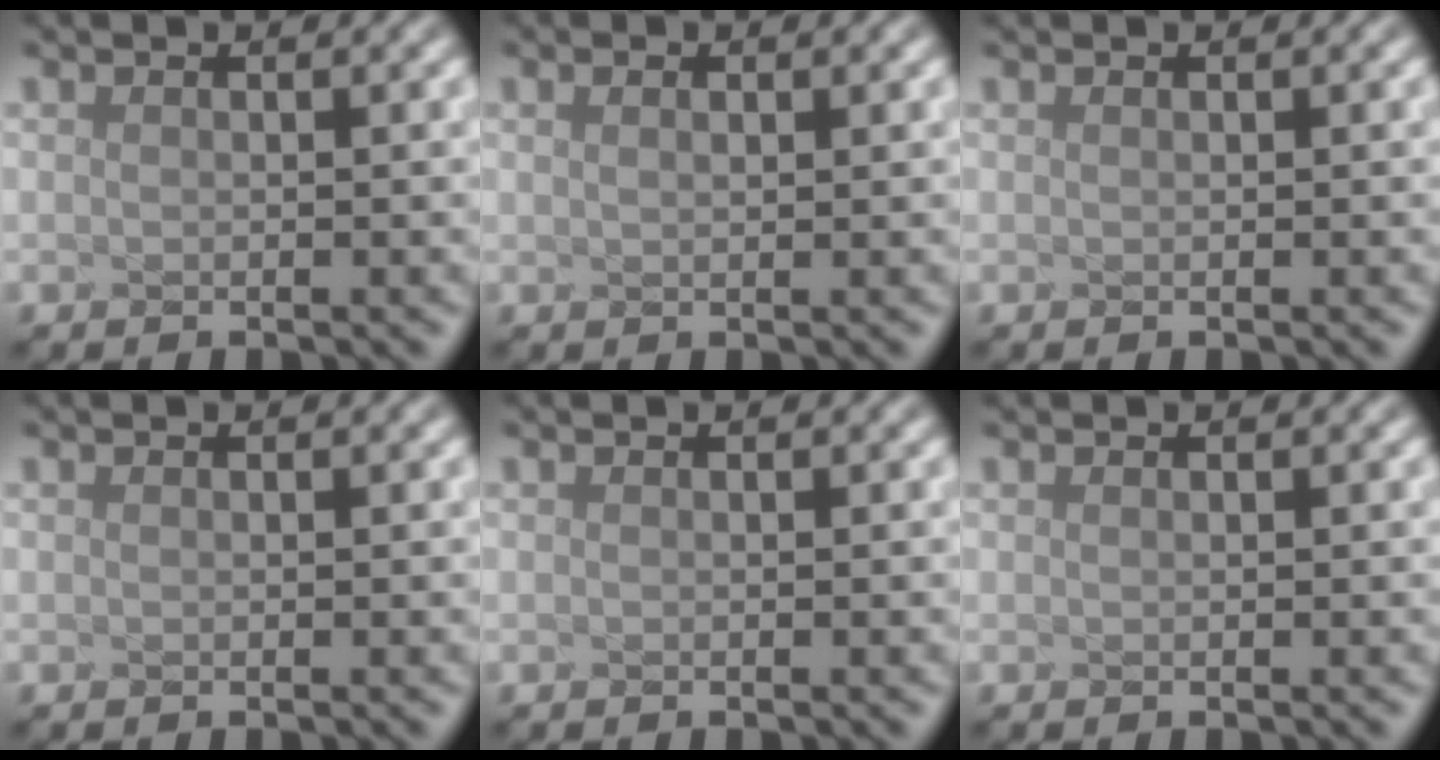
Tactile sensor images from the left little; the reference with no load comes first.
{"total": 0.0}
{"total": 0.0}
{"total": 0.0}
{"total": 0.0}
{"total": 0.0}